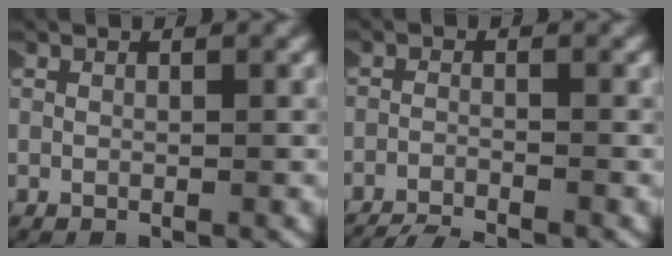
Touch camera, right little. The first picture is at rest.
{"total": 6.6, "force": [-6.4, 1.5, 0.8], "torque": [-0.017, -0.022, -0.096]}